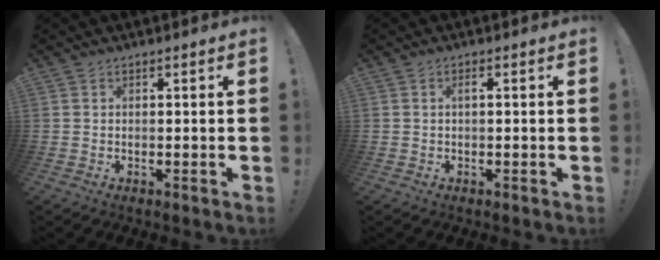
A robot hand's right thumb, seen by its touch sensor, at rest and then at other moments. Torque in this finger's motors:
{"motor_torque": [0.42, 0.35, 0.27, -0.02, 0.00]}